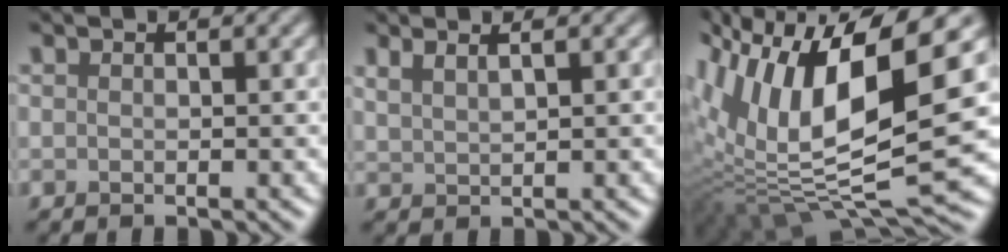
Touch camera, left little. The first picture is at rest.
{"total": 2.0, "force": [1.4, 0.6, 1.2], "torque": [-0.014, 0.003, 0.021]}
{"total": 15.6, "force": [3.7, 6.6, 13.7], "torque": [-0.278, 0.005, 0.058]}